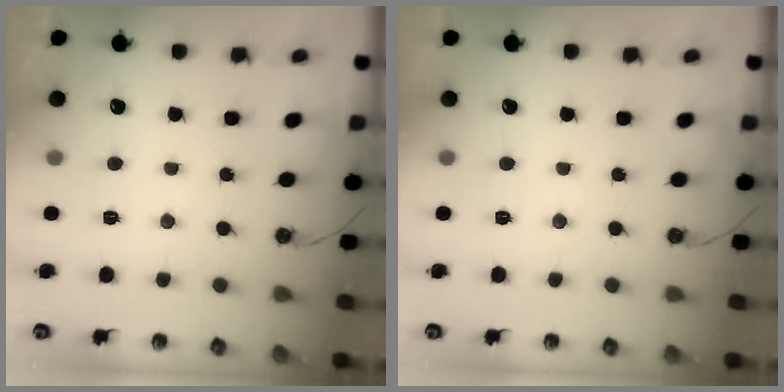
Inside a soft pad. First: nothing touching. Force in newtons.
{"total": 0.0}